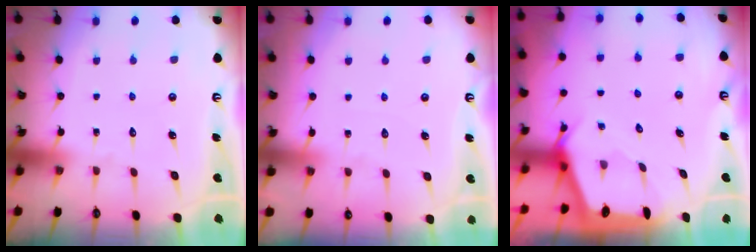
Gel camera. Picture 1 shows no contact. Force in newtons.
{"total": 1.6, "press": 1.6, "slide": 0.2}
{"total": 2.3, "press": 2.3, "slide": 0.2}